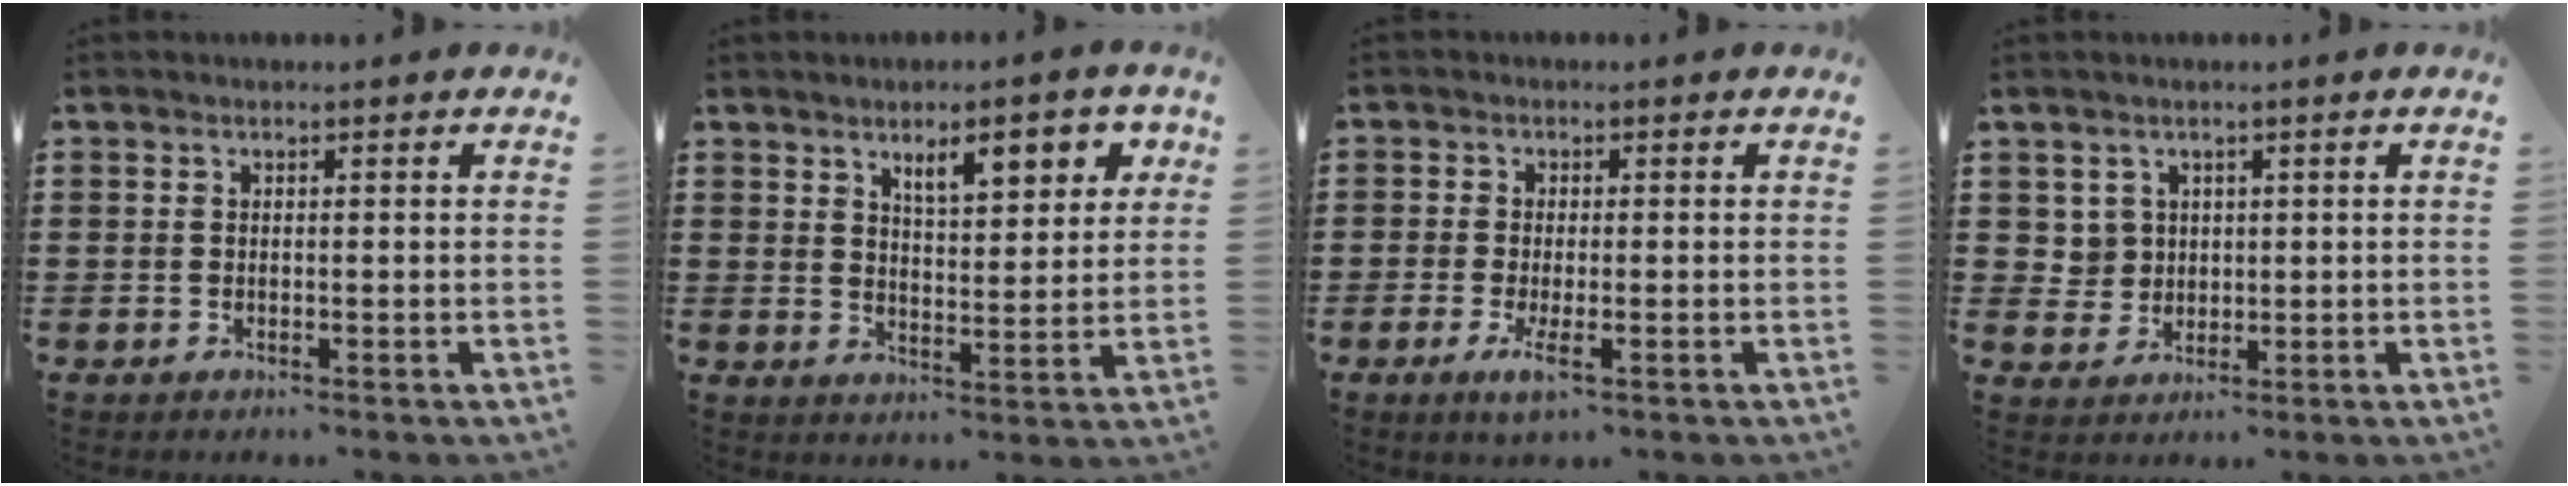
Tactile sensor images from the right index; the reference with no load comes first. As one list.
[{"total": 6.8, "force": [3.8, 2.4, 5.1], "torque": [-0.078, -0.005, 0.057]}, {"total": 2.7, "force": [-1.2, 0.7, 2.3], "torque": [-0.052, -0.007, -0.024]}, {"total": 3.2, "force": [1.3, 2.9, 0.4], "torque": [-0.023, 0.012, 0.025]}]